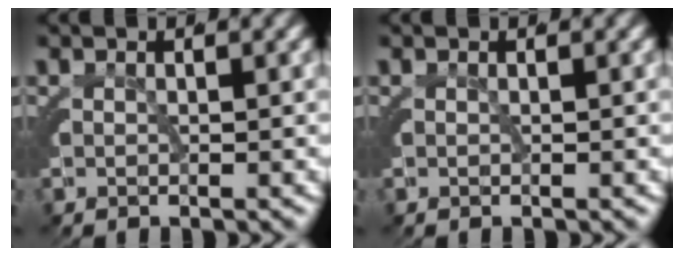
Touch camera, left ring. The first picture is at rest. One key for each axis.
{"total": 0.0}